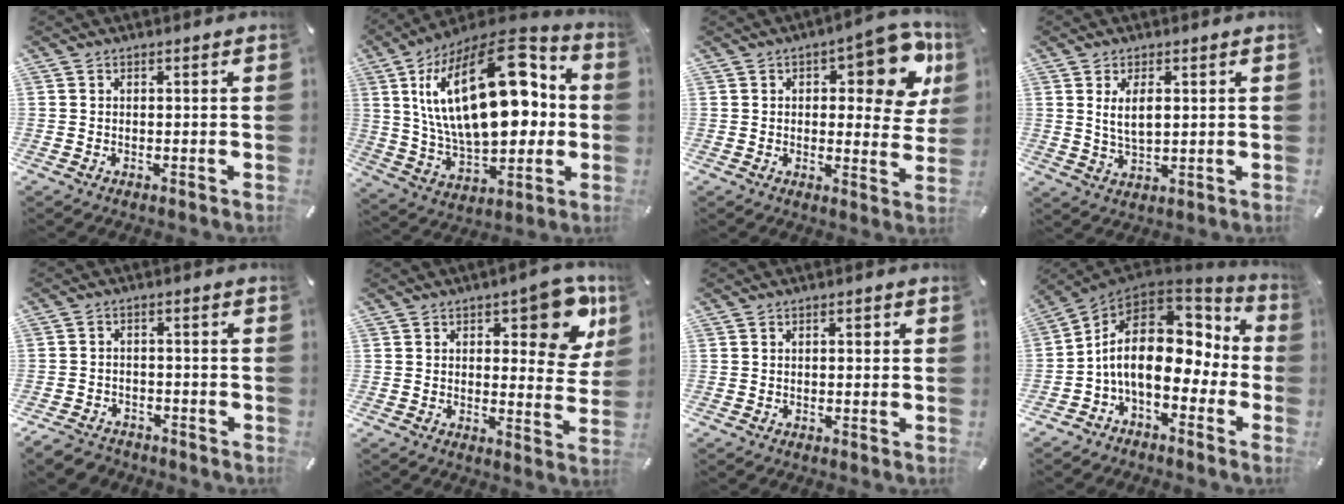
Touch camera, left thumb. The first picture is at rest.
{"total": 31.0, "force": [6.4, 16.9, 25.1], "torque": [-0.465, -0.024, 0.110]}
{"total": 14.6, "force": [6.1, 6.5, 11.6], "torque": [-0.134, -0.033, 0.097]}
{"total": 5.5, "force": [1.5, 2.6, 4.7], "torque": [-0.097, -0.002, 0.022]}
{"total": 4.3, "force": [-3.3, 2.4, 1.1], "torque": [-0.029, 0.017, -0.066]}
{"total": 12.4, "force": [6.1, 5.2, 9.5], "torque": [-0.107, -0.031, 0.095]}
{"total": 1.4, "force": [0.1, 0.7, 1.2], "torque": [-0.016, 0.001, -0.003]}
{"total": 15.4, "force": [0.6, 9.6, 12.0], "torque": [-0.220, -0.015, 0.012]}